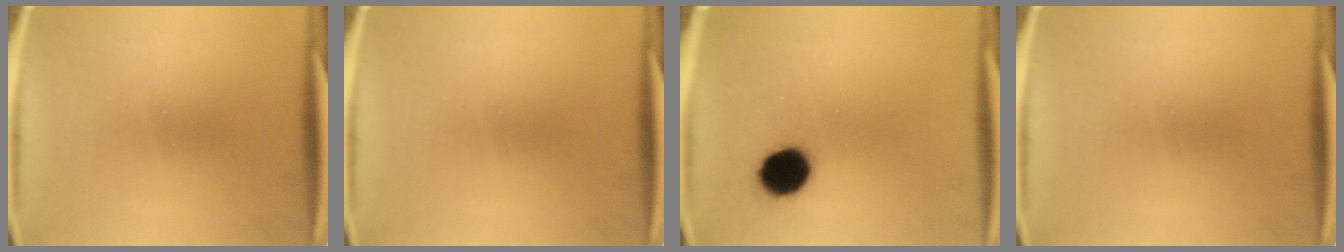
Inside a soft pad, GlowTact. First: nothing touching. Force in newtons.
{"total": 0.0}
{"total": 10.0}
{"total": 0.0}